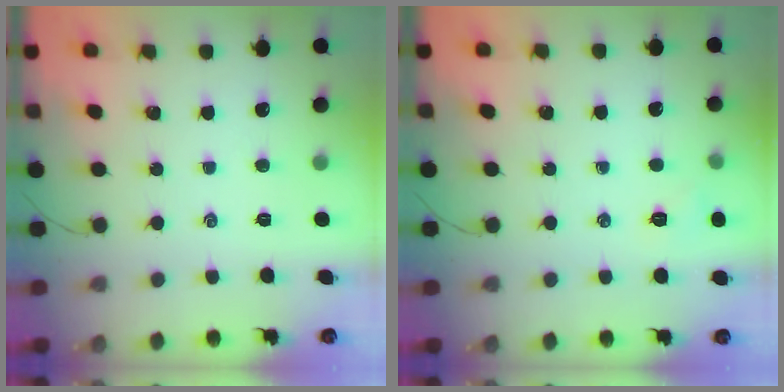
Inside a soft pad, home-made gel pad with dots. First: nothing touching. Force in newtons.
{"total": 5.4, "press": 5.3, "slide": 1.3}